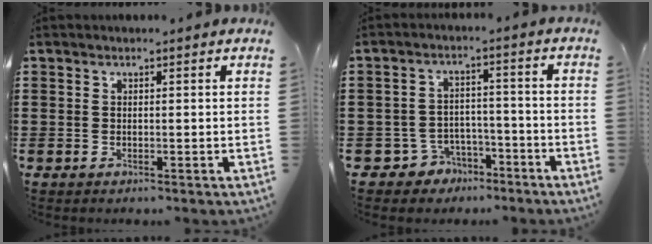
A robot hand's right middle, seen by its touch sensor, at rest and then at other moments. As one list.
[{"total": 4.5, "force": [-3.8, 2.4, 0.5], "torque": [-0.026, 0.008, -0.077]}]